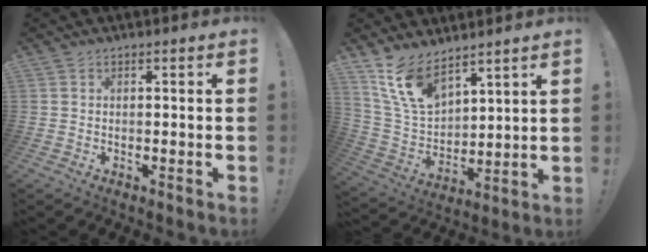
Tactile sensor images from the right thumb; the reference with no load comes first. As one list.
[{"total": 13.7, "force": [9.8, 7.0, 6.5], "torque": [-0.143, -0.052, 0.194]}]